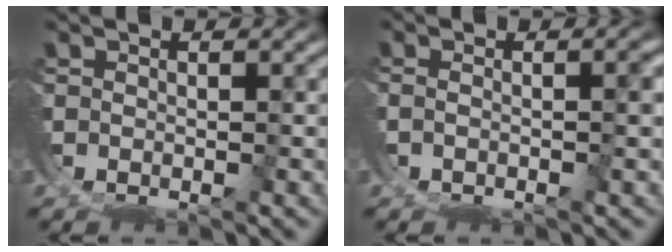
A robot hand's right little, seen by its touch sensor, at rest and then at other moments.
{"total": 1.9, "force": [-0.5, 0.6, 1.7], "torque": [-0.019, -0.001, -0.007]}